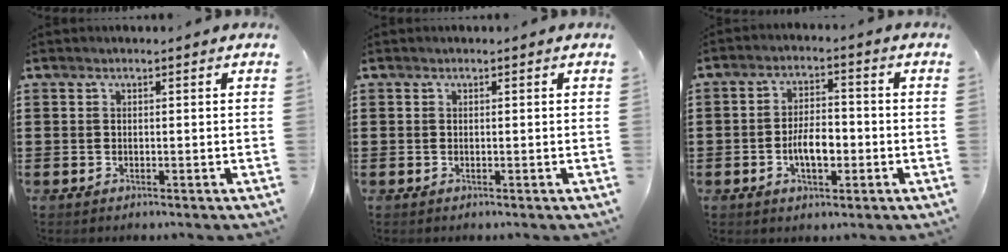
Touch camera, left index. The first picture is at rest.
{"total": 0.0}
{"total": 5.8, "force": [-1.5, 2.7, 4.9], "torque": [-0.084, 0.004, -0.031]}